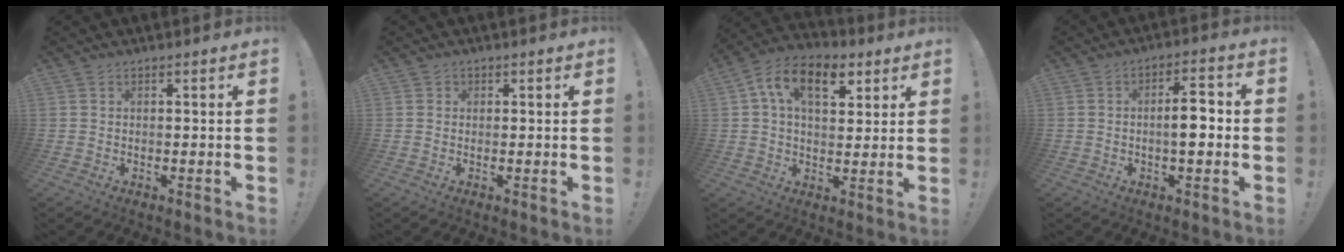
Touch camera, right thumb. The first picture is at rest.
{"total": 0.9, "force": [0.3, 0.8, 0.1], "torque": [0.005, -0.001, 0.004]}
{"total": 13.6, "force": [5.3, 7.9, 9.6], "torque": [-0.143, -0.008, 0.095]}
{"total": 7.7, "force": [-1.0, 2.8, 7.2], "torque": [-0.099, 0.008, -0.023]}